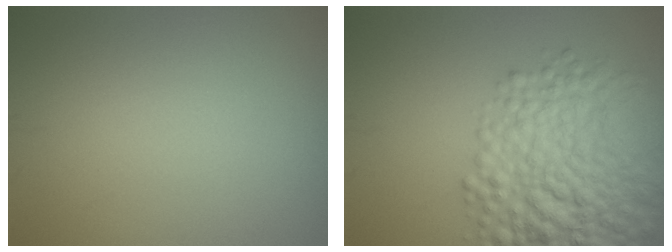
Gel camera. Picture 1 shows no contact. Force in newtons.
{"total": 9.7, "press": 9.7, "slide": 0.3}